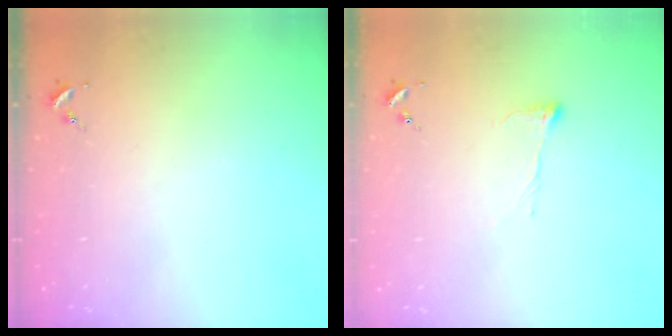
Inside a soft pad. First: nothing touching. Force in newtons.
{"total": 6.9, "press": 6.9, "slide": 0.1}